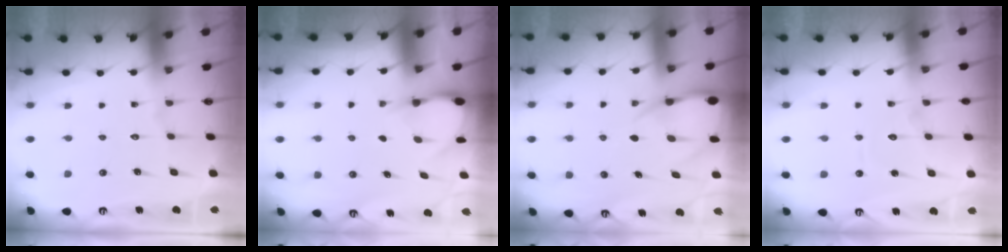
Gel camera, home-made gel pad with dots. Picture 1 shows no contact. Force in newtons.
{"total": 2.9, "press": 2.9, "slide": 0.4}
{"total": 8.1, "press": 8.0, "slide": 0.9}
{"total": 5.5, "press": 5.5, "slide": 0.4}